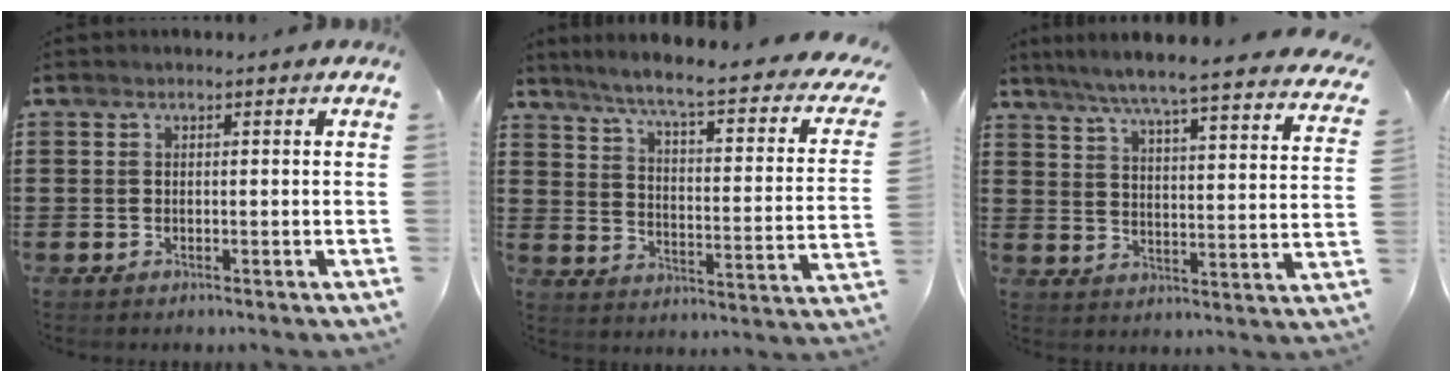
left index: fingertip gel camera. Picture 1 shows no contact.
{"total": 6.2, "force": [4.7, -0.5, 4.0], "torque": [-0.099, -0.040, 0.069]}
{"total": 5.8, "force": [5.1, -0.7, 2.8], "torque": [-0.077, -0.039, 0.080]}